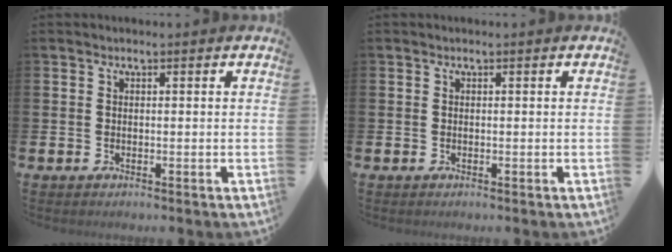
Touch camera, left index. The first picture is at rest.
{"total": 0.0}